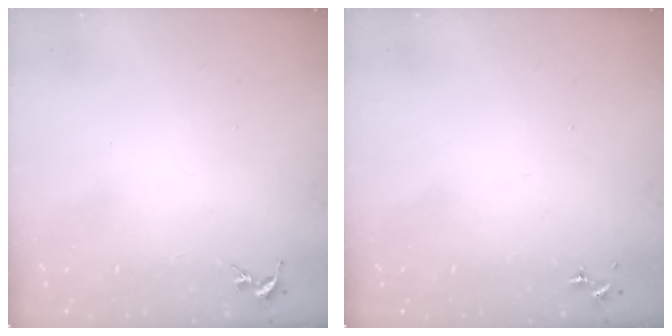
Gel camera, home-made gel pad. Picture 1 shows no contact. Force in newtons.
{"total": 0.0}